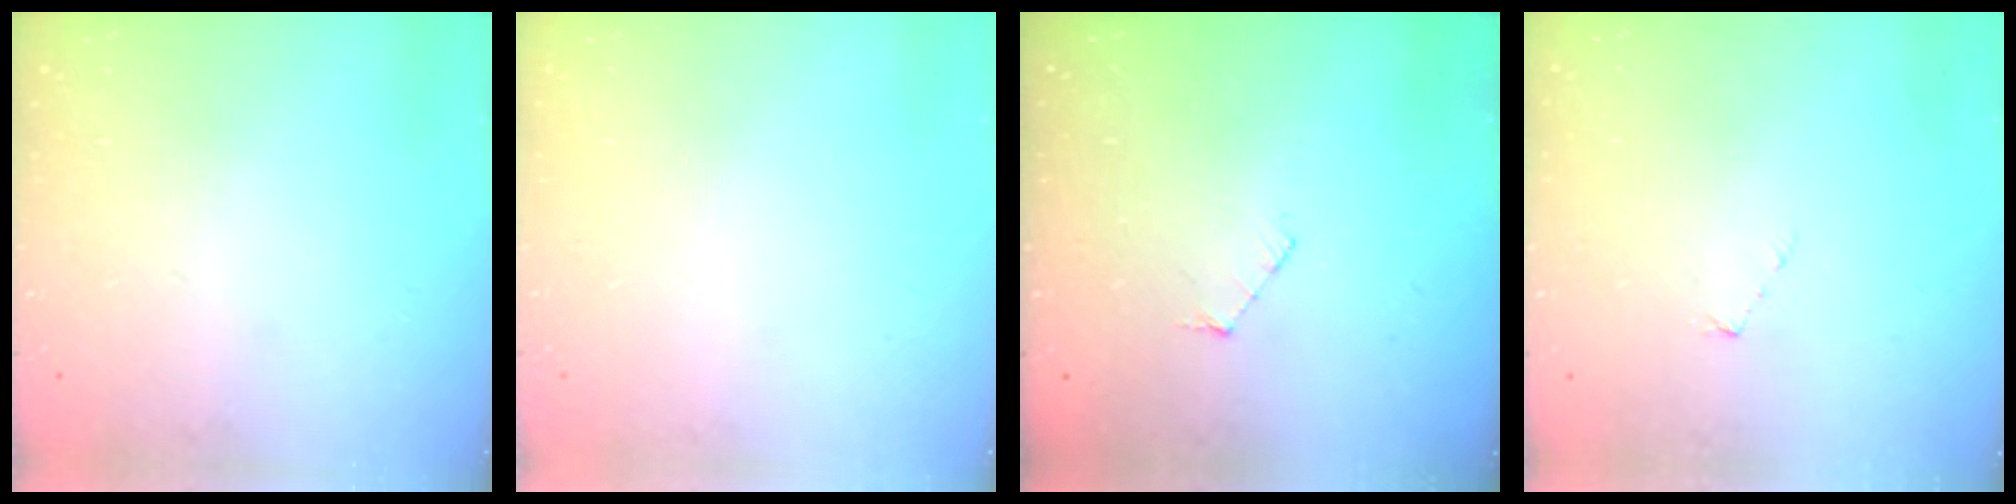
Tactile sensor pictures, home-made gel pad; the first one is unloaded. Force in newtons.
{"total": 0.0}
{"total": 3.6, "press": 3.6, "slide": 0.3}
{"total": 2.7, "press": 2.7, "slide": 0.3}